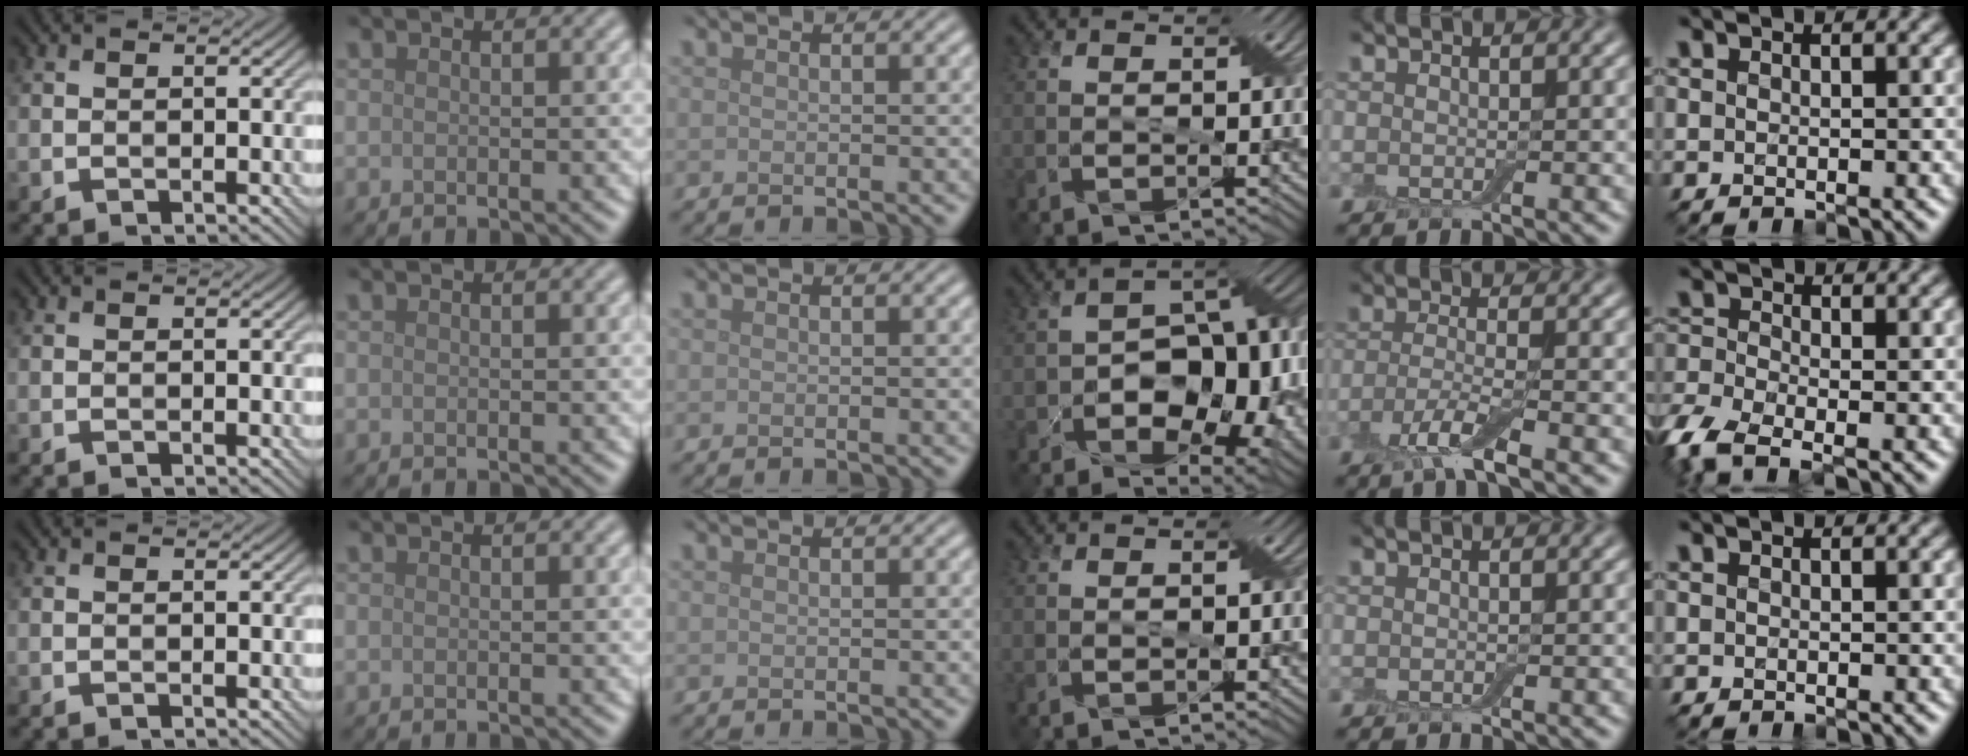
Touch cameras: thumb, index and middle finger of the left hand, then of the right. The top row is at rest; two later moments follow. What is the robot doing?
{"motion": "pour", "object": "bowl"}